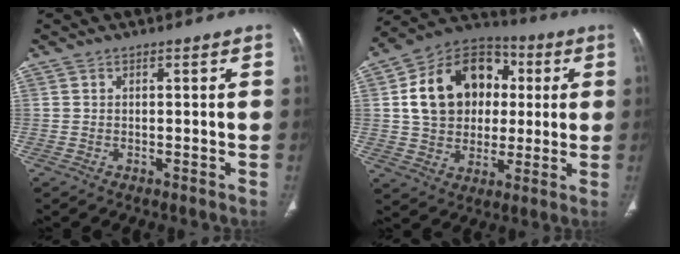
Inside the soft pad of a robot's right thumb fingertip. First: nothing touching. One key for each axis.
{"total": 19.3, "fx": 3.2, "fy": 15.2, "fz": 11.4, "tx": -0.162, "ty": 0.022, "tz": 0.055}